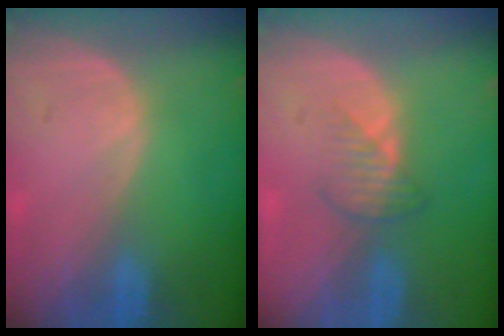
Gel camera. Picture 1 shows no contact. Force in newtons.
{"total": 2.8, "press": 2.7, "slide": 0.8}